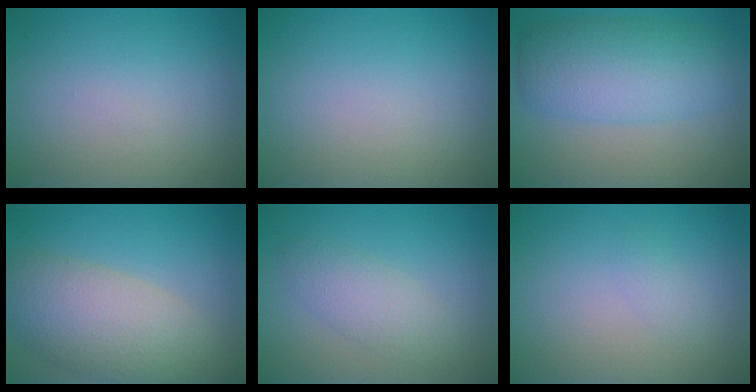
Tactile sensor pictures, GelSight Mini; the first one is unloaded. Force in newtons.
{"total": 0.0}
{"total": 6.7, "press": 6.7, "slide": 0.1}
{"total": 7.7, "press": 7.7, "slide": 0.5}
{"total": 2.7, "press": 2.7, "slide": 0.1}
{"total": 0.9, "press": 0.9, "slide": 0.1}